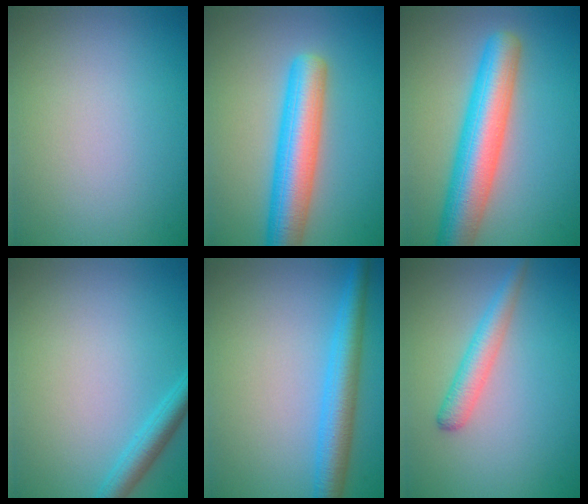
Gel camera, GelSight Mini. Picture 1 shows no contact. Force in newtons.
{"total": 6.9, "press": 6.9, "slide": 0.4}
{"total": 8.0, "press": 8.0, "slide": 0.3}
{"total": 2.5, "press": 2.4, "slide": 0.1}
{"total": 4.5, "press": 4.5, "slide": 0.2}
{"total": 2.7, "press": 2.7, "slide": 0.0}